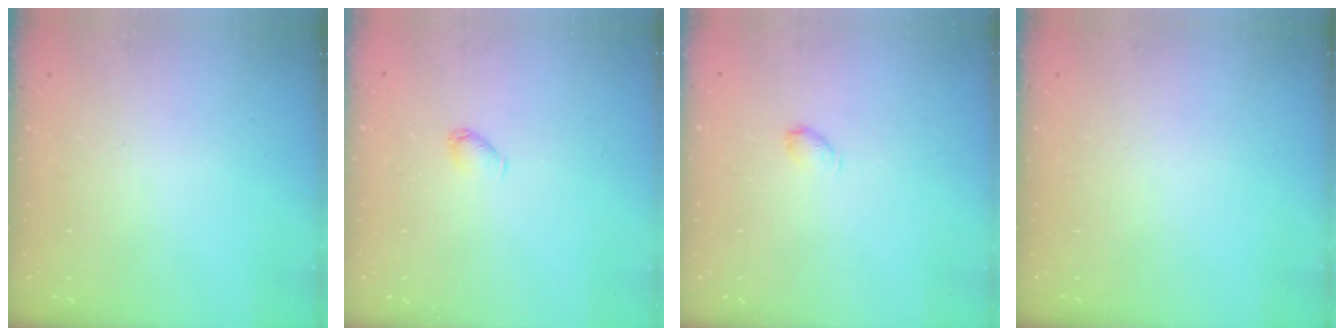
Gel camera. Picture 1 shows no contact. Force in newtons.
{"total": 2.5, "press": 2.5, "slide": 0.5}
{"total": 3.1, "press": 3.0, "slide": 0.6}
{"total": 0.0}